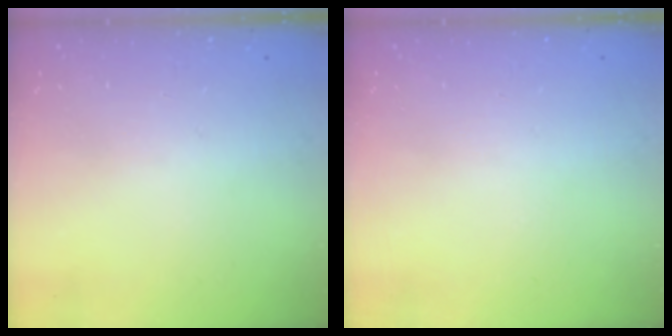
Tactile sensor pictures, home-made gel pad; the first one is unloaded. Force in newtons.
{"total": 0.0}